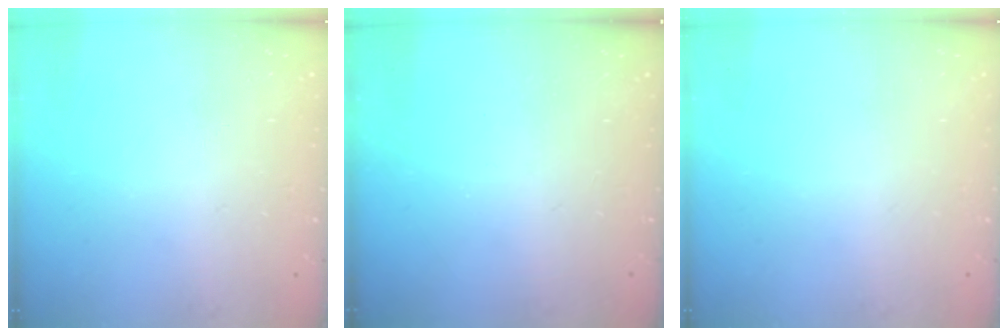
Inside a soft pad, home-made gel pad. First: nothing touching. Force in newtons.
{"total": 0.0}
{"total": 0.0}